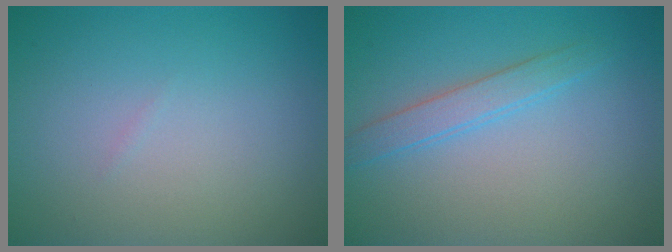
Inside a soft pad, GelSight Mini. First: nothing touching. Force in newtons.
{"total": 2.1, "press": 2.1, "slide": 0.1}